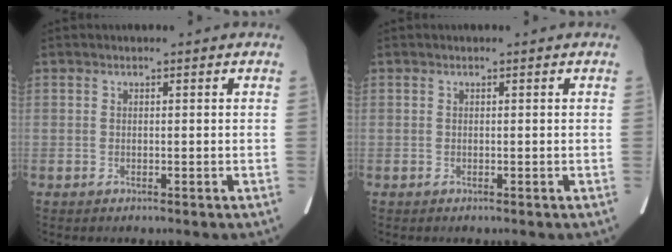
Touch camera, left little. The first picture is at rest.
{"total": 0.0}